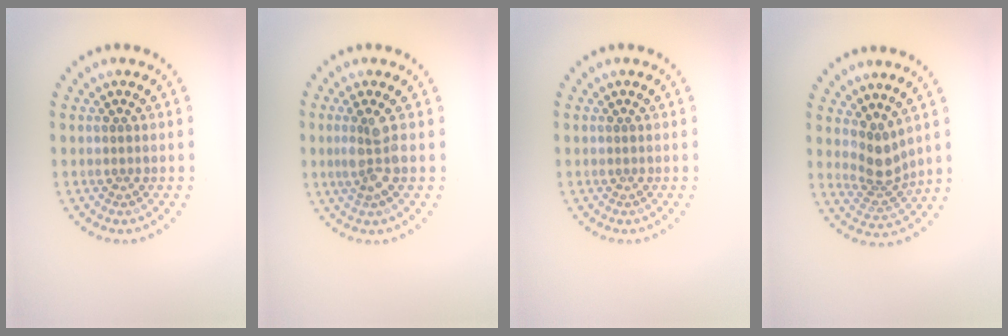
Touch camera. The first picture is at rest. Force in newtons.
{"total": 2.8, "press": 2.2, "slide": 1.6}
{"total": 0.0}
{"total": 2.8, "press": 2.1, "slide": 1.9}